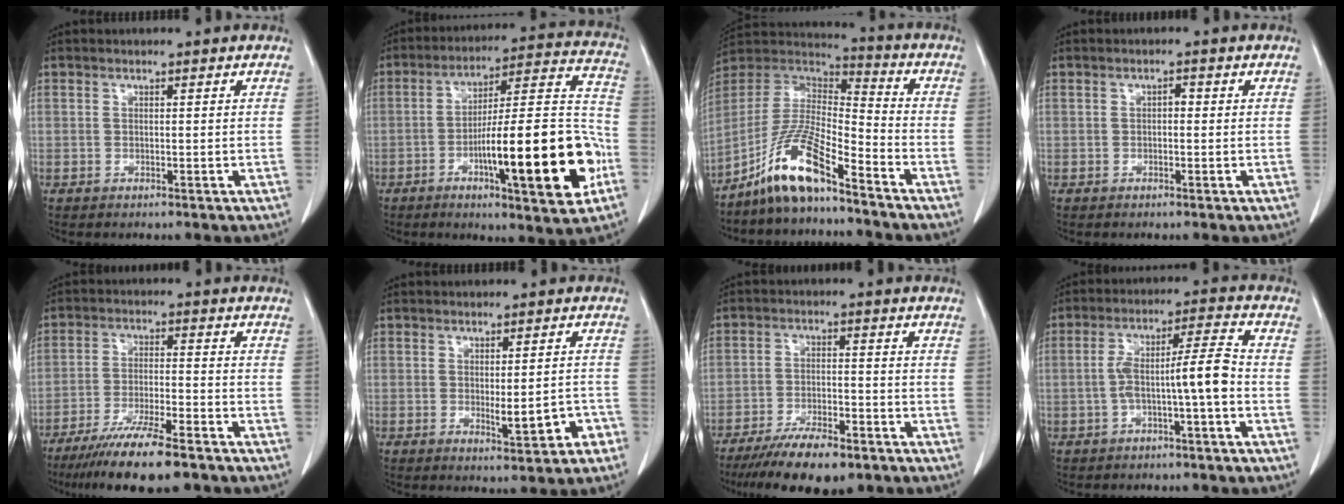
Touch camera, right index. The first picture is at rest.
{"total": 21.9, "force": [-7.1, 2.8, 20.5], "torque": [-0.276, 0.013, -0.102]}
{"total": 12.4, "force": [-8.7, 1.8, 8.6], "torque": [-0.184, 0.007, -0.165]}
{"total": 1.0, "force": [0.0, 0.5, 0.8], "torque": [-0.009, 0.005, -0.003]}
{"total": 12.6, "force": [-9.8, 1.3, 7.9], "torque": [-0.132, -0.031, -0.162]}
{"total": 5.4, "force": [-2.0, 1.4, 4.8], "torque": [-0.060, 0.001, -0.019]}
{"total": 10.2, "force": [-7.6, 2.8, 6.1], "torque": [-0.099, -0.014, -0.128]}
{"total": 7.6, "force": [-2.1, 0.1, 7.3], "torque": [-0.131, 0.029, -0.032]}